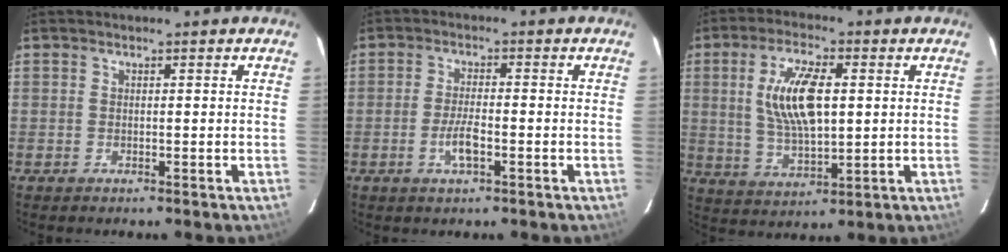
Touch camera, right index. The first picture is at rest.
{"total": 4.3, "force": [-1.8, 1.2, 3.8], "torque": [-0.078, -0.002, -0.033]}
{"total": 11.8, "force": [2.1, 4.8, 10.6], "torque": [-0.203, 0.004, 0.045]}